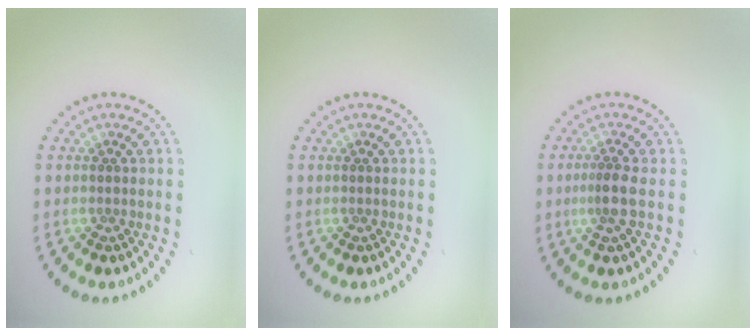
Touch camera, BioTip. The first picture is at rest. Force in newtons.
{"total": 0.0}
{"total": 2.1, "press": 1.7, "slide": 1.3}